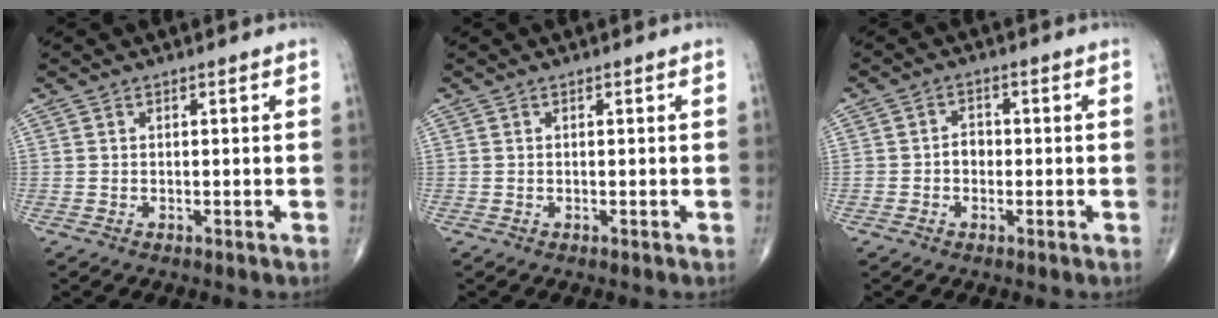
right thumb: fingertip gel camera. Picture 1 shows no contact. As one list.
[{"total": 0.0}, {"total": 2.7, "force": [-0.5, 2.2, 1.5], "torque": [-0.008, 0.010, -0.013]}]